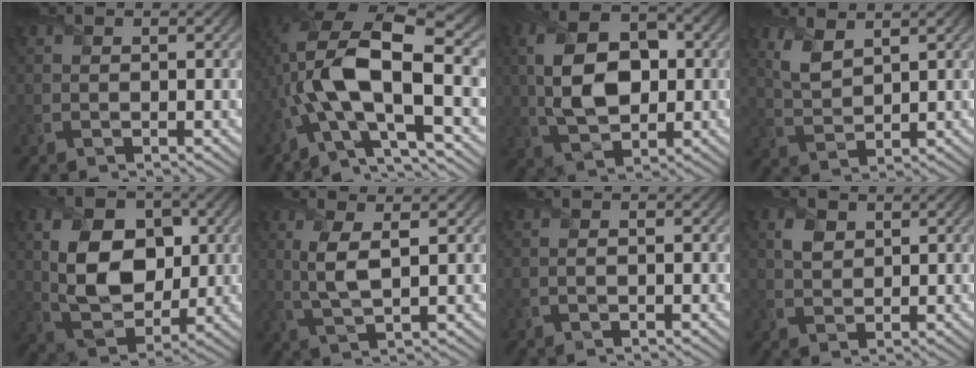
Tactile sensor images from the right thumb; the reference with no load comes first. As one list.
[{"total": 14.6, "force": [-1.8, 5.7, 13.3], "torque": [-0.283, 0.009, -0.043]}, {"total": 10.3, "force": [0.6, 6.4, 8.1], "torque": [-0.178, 0.007, 0.003]}, {"total": 4.1, "force": [2.6, 1.9, 2.6], "torque": [-0.072, -0.002, 0.058]}, {"total": 10.6, "force": [1.6, 7.1, 7.7], "torque": [-0.161, -0.002, 0.027]}, {"total": 4.5, "force": [1.0, 1.3, 4.2], "torque": [-0.099, 0.001, 0.024]}, {"total": 0.7, "force": [-0.2, 0.0, 0.6], "torque": [-0.014, 0.001, -0.004]}, {"total": 2.7, "force": [1.2, 1.9, 1.5], "torque": [-0.038, 0.002, 0.023]}]